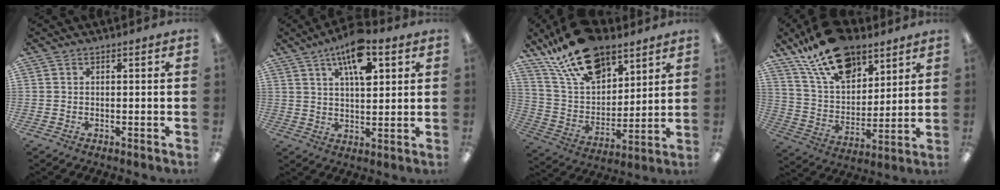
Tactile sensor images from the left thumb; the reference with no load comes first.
{"total": 12.4, "force": [6.5, 5.2, 9.1], "torque": [-0.143, -0.021, 0.110]}
{"total": 20.1, "force": [14.3, 9.8, 10.2], "torque": [-0.192, -0.071, 0.259]}
{"total": 19.4, "force": [13.2, 9.9, 10.2], "torque": [-0.184, -0.062, 0.239]}